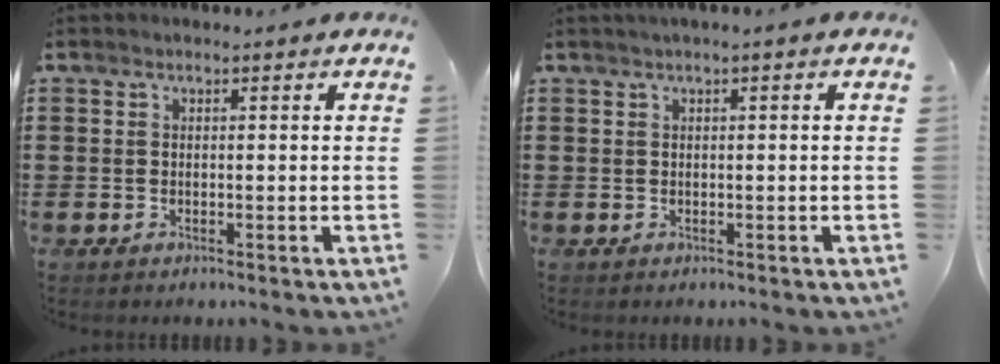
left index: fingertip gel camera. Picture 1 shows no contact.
{"total": 0.8, "force": [0.0, 0.0, 0.8], "torque": [-0.010, -0.003, 0.000]}